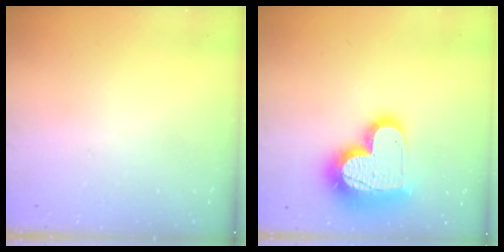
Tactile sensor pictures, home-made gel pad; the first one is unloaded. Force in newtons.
{"total": 19.8, "press": 19.8, "slide": 1.7}